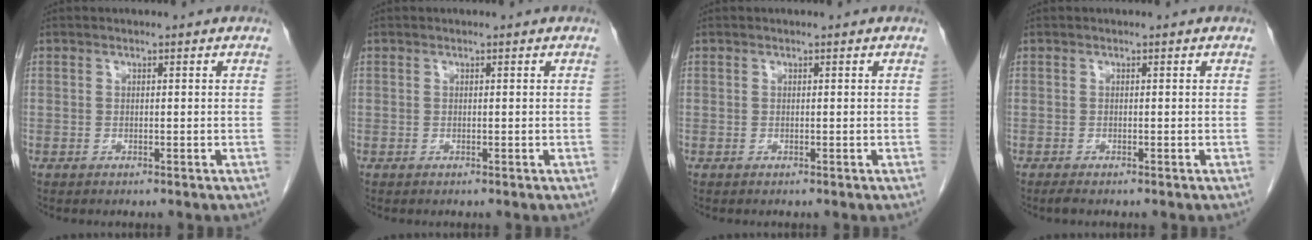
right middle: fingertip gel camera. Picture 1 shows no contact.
{"total": 0.0}
{"total": 0.0}
{"total": 0.7, "force": [-0.6, 0.0, 0.4], "torque": [-0.014, -0.003, -0.012]}